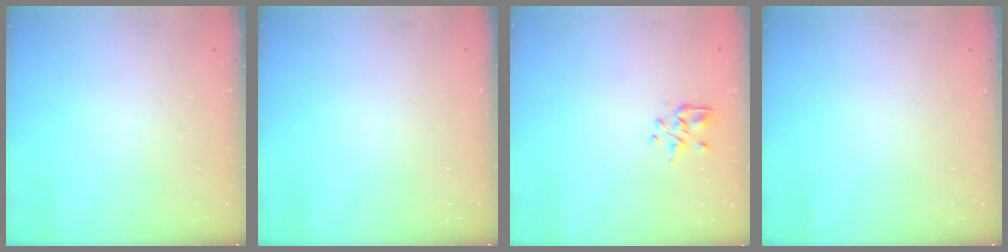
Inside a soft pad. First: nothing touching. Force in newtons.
{"total": 0.0}
{"total": 2.5, "press": 2.3, "slide": 1.0}
{"total": 0.0}